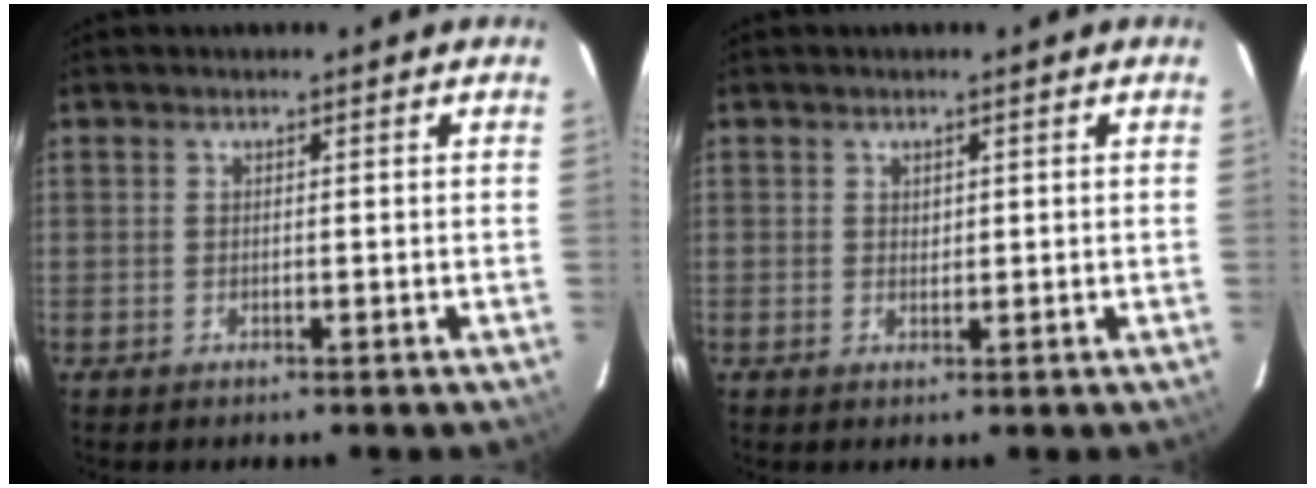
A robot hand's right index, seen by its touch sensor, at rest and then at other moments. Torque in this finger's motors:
{"motor_torque": [-0.14, 0.24, -0.09, 0.01]}